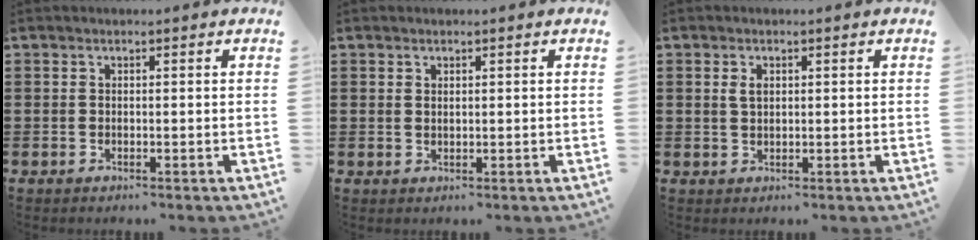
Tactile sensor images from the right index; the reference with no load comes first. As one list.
[{"total": 0.8, "force": [0.6, 0.5, 0.3], "torque": [-0.007, 0.003, 0.011]}, {"total": 1.8, "force": [0.7, 1.0, 1.4], "torque": [-0.030, 0.006, 0.011]}]